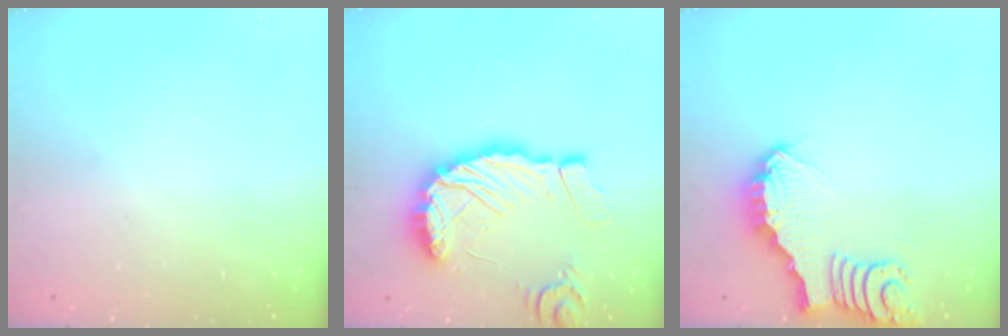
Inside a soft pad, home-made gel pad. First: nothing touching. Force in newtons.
{"total": 13.1, "press": 13.0, "slide": 1.6}
{"total": 3.0, "press": 3.0, "slide": 0.1}